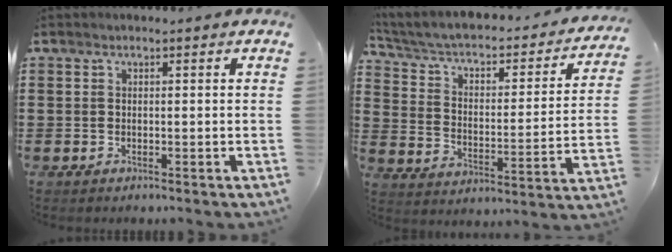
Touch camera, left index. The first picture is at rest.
{"total": 3.7, "force": [2.2, 1.9, 2.3], "torque": [-0.057, -0.024, 0.027]}